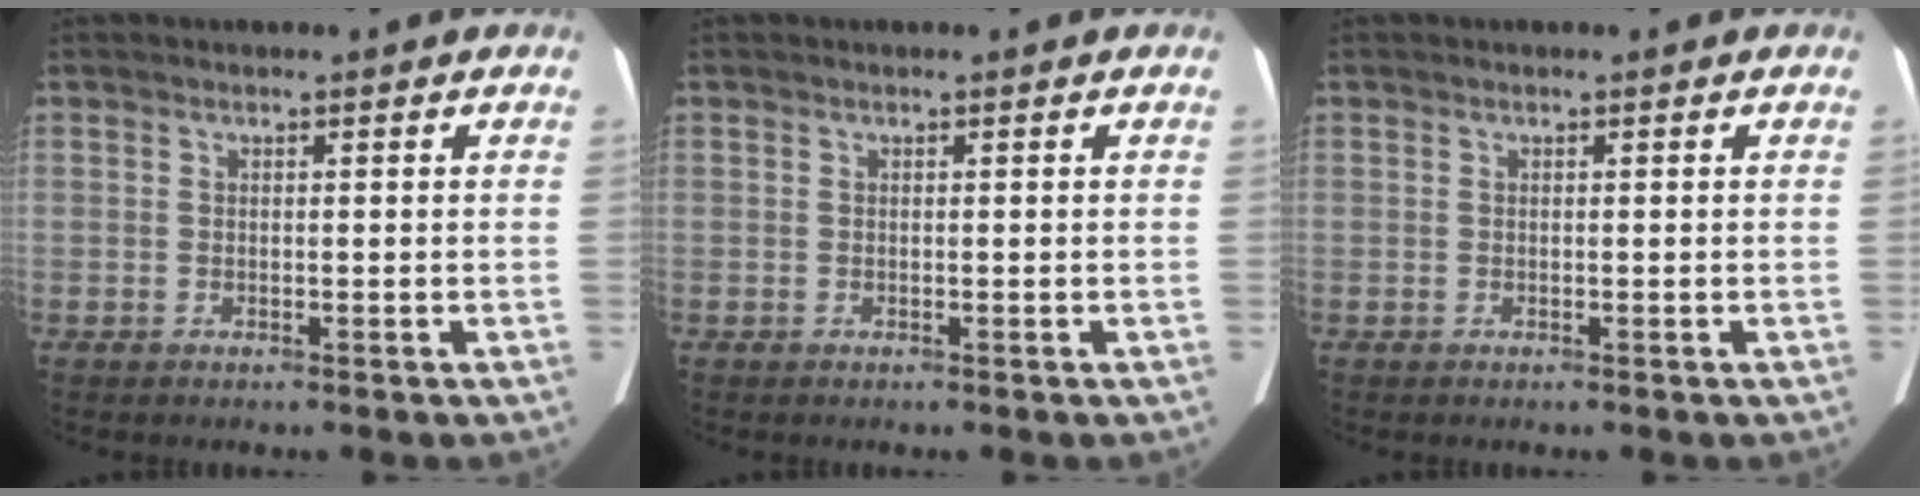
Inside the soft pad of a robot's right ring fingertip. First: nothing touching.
{"total": 0.0}
{"total": 0.0}